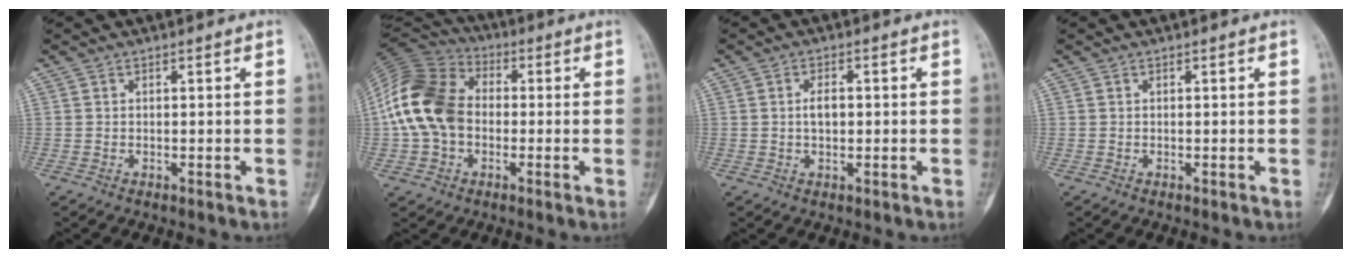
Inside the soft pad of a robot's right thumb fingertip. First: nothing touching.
{"total": 16.4, "force": [-0.7, 12.3, 10.9], "torque": [-0.209, 0.032, -0.023]}
{"total": 3.4, "force": [0.2, 1.7, 2.9], "torque": [-0.050, 0.001, 0.003]}
{"total": 0.0}